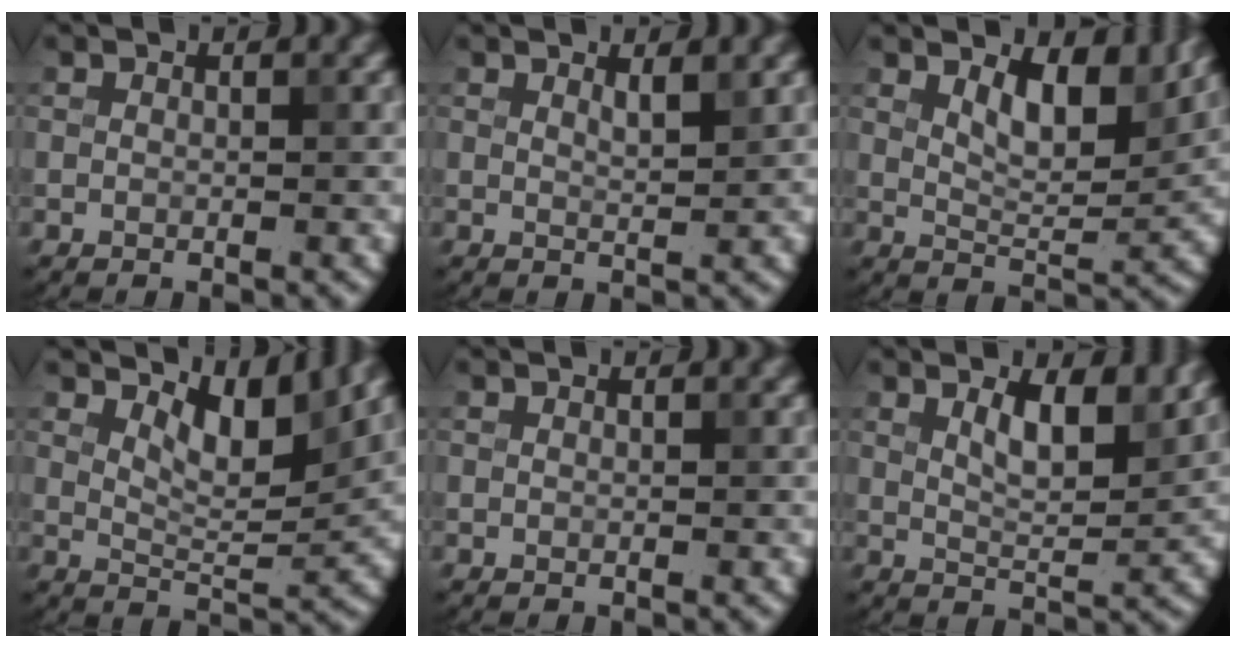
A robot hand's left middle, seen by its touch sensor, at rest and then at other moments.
{"total": 1.4, "force": [1.0, 0.3, 0.9], "torque": [-0.013, 0.000, 0.016]}
{"total": 5.1, "force": [2.7, 2.0, 3.8], "torque": [-0.068, -0.009, 0.040]}
{"total": 4.4, "force": [2.7, 1.4, 3.1], "torque": [-0.060, -0.008, 0.045]}
{"total": 0.0}
{"total": 4.2, "force": [2.2, 1.4, 3.3], "torque": [-0.061, -0.006, 0.038]}